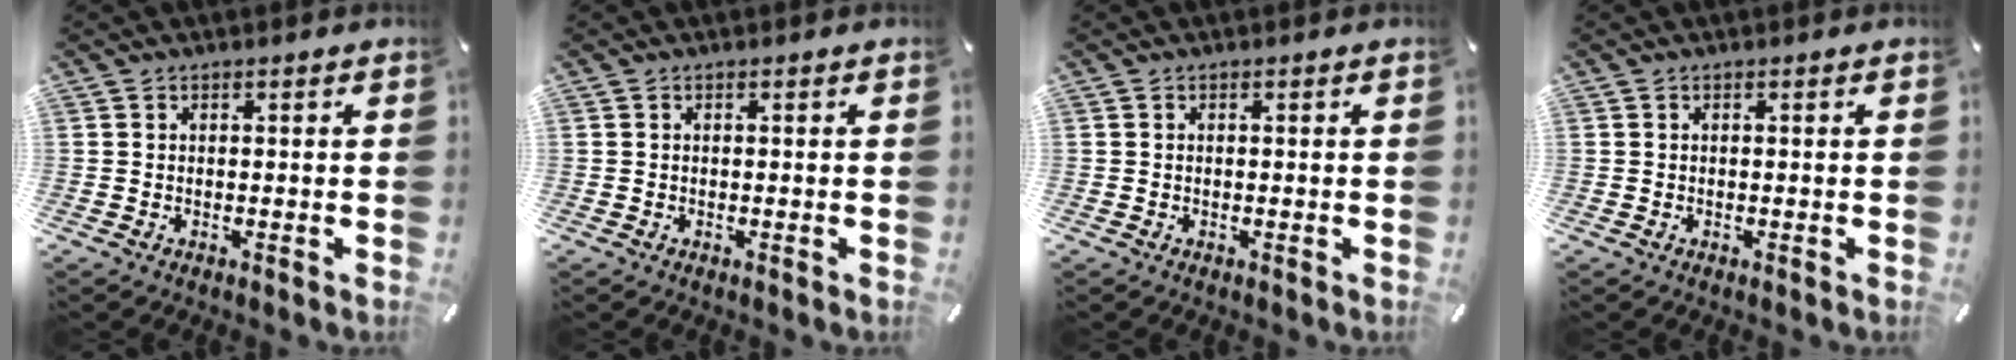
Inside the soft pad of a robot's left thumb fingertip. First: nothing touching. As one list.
[{"total": 0.0}, {"total": 0.0}, {"total": 0.0}]